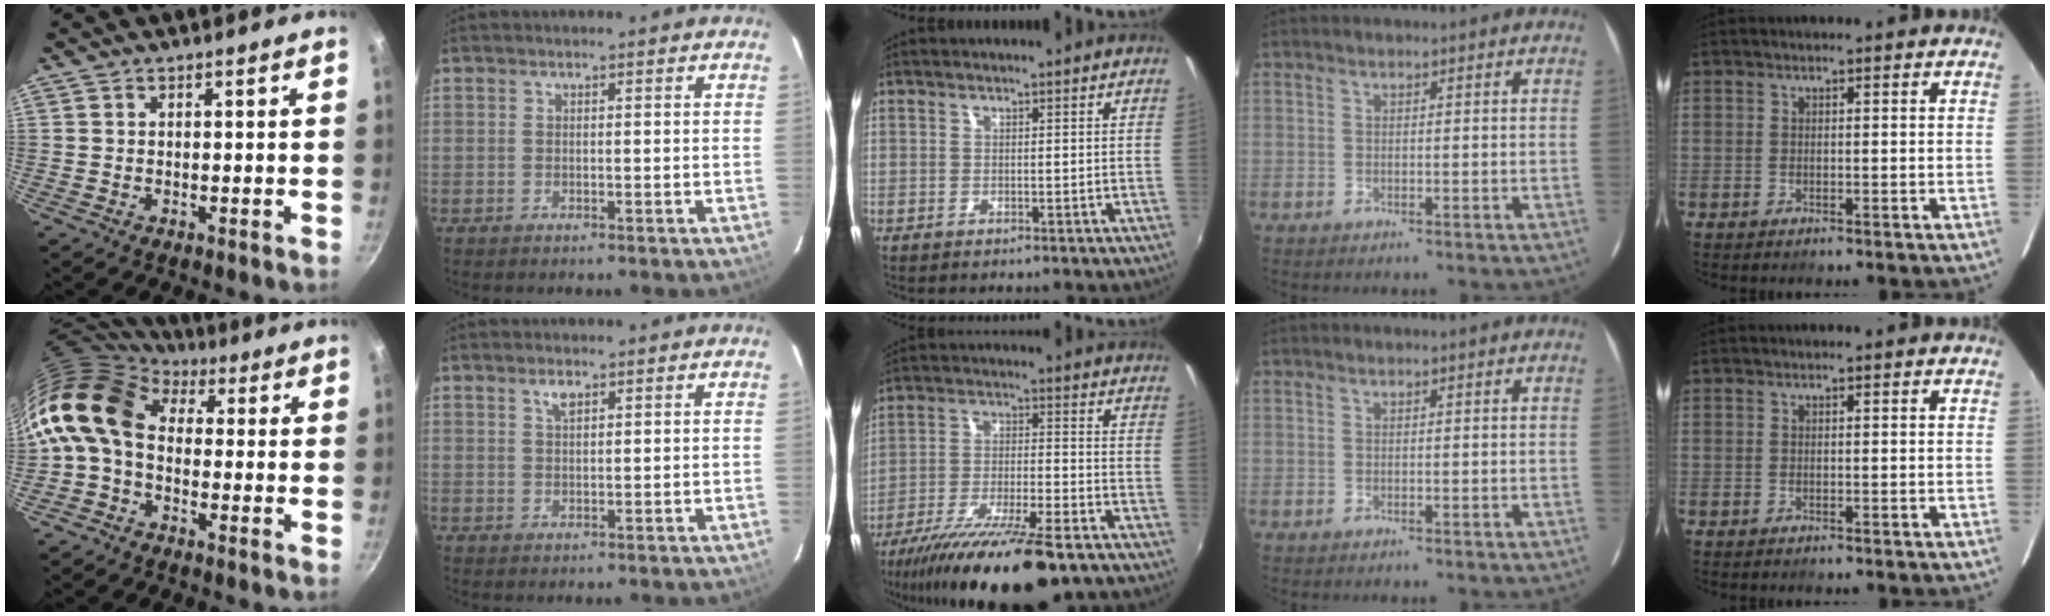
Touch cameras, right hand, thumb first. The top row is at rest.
{"thumb": {"total": 14.4, "force": [1.5, 10.3, 10.0], "torque": [-0.194, 0.026, 0.003]}, "index": {"total": 2.0, "force": [1.2, 0.9, 1.4], "torque": [-0.025, 0.004, 0.022]}, "middle": {"total": 20.5, "force": [-15.5, 4.0, 12.8], "torque": [-0.241, -0.048, -0.251]}}